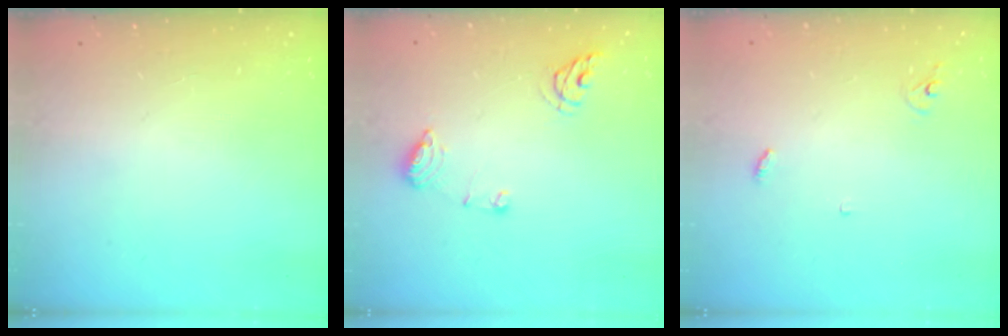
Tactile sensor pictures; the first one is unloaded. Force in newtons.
{"total": 8.9, "press": 8.8, "slide": 1.1}
{"total": 2.9, "press": 2.9, "slide": 0.2}